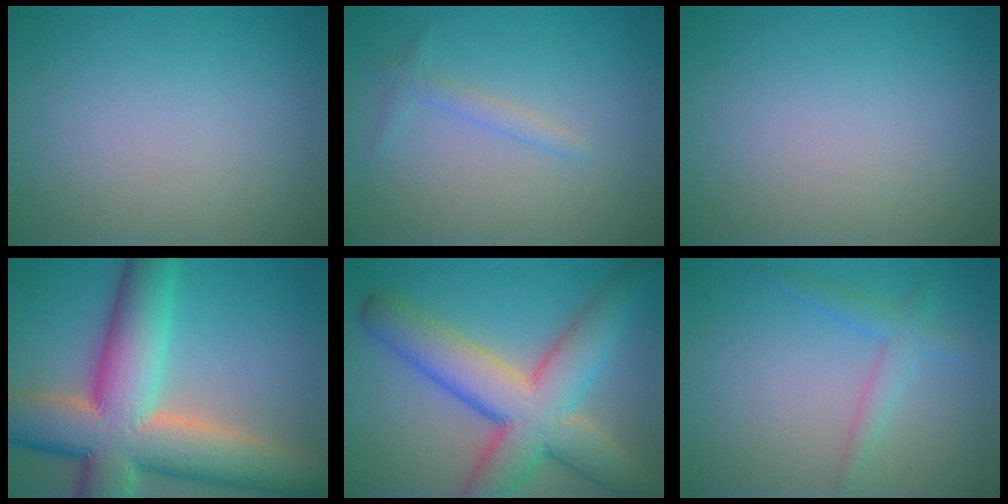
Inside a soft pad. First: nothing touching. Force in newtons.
{"total": 1.3, "press": 1.3, "slide": 0.0}
{"total": 0.0}
{"total": 14.6, "press": 14.6, "slide": 1.0}
{"total": 10.7, "press": 10.7, "slide": 0.6}
{"total": 2.0, "press": 2.0, "slide": 0.1}